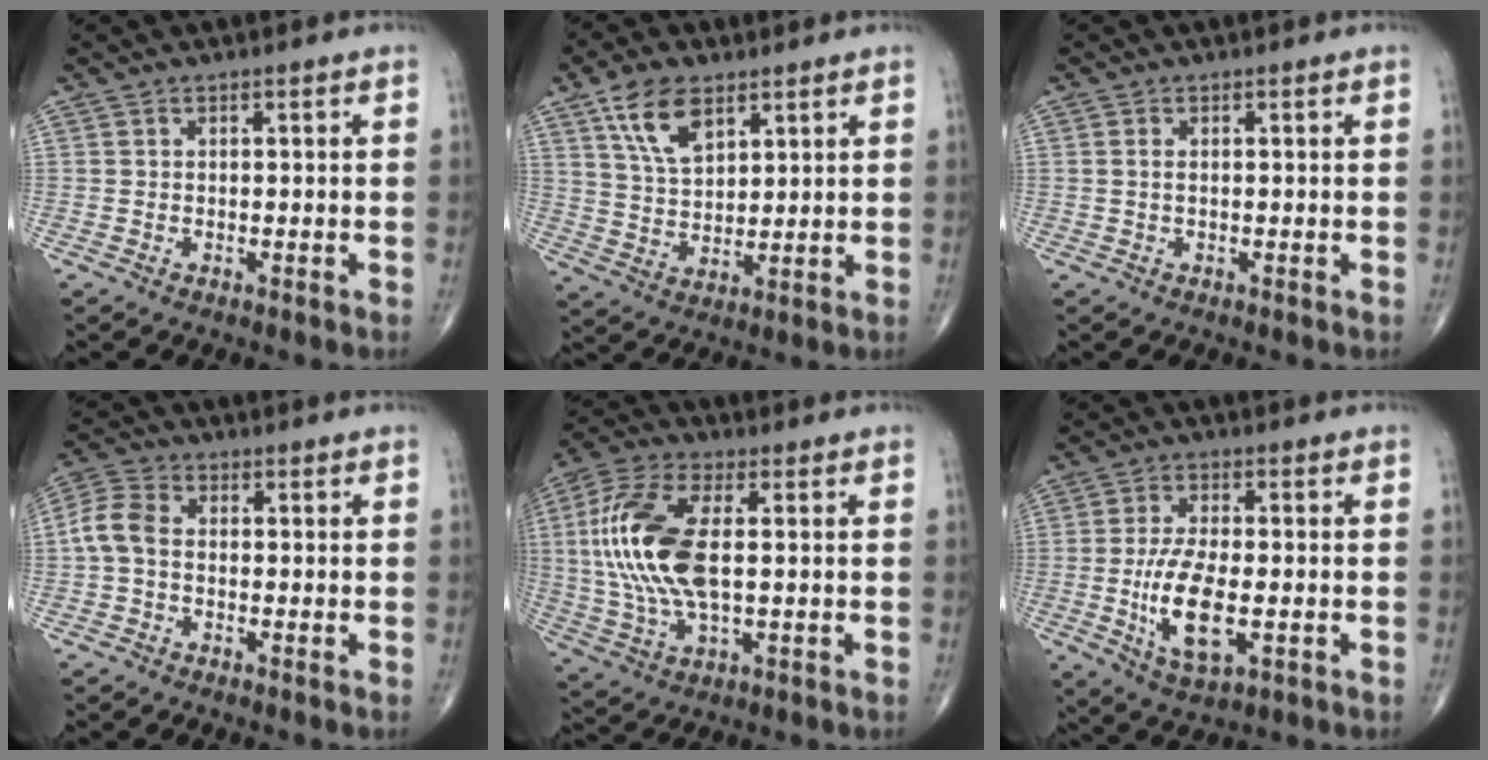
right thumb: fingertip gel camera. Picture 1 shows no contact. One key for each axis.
{"total": 9.7, "fx": 5.3, "fy": 5.2, "fz": 6.3, "tx": -0.100, "ty": -0.021, "tz": 0.106}
{"total": 0.8, "fx": 0.0, "fy": 0.4, "fz": 0.7, "tx": -0.017, "ty": 0.002, "tz": 0.000}
{"total": 6.0, "fx": -0.5, "fy": 4.1, "fz": 4.3, "tx": -0.088, "ty": 0.016, "tz": -0.023}
{"total": 17.4, "fx": 1.5, "fy": 8.0, "fz": 15.4, "tx": -0.341, "ty": 0.006, "tz": 0.026}
{"total": 11.2, "fx": -2.2, "fy": 4.7, "fz": 9.9, "tx": -0.195, "ty": -0.004, "tz": -0.034}